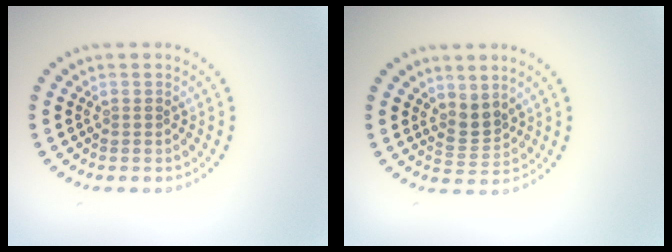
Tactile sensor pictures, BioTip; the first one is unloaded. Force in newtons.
{"total": 2.2, "press": 1.6, "slide": 1.6}